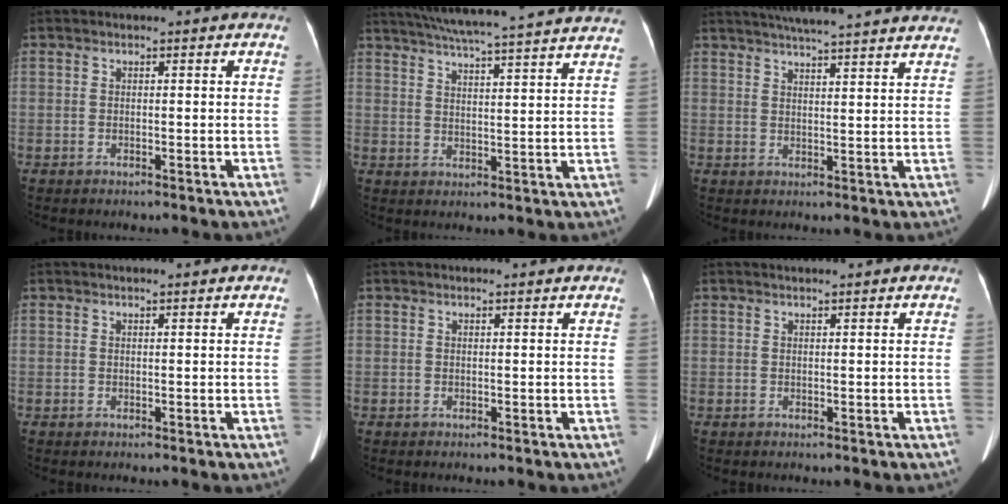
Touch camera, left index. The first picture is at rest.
{"total": 24.8, "force": [22.5, 0.3, 10.6], "torque": [-0.177, -0.008, 0.287]}
{"total": 21.2, "force": [19.1, 1.0, 9.1], "torque": [-0.139, 0.004, 0.238]}
{"total": 2.6, "force": [2.3, 0.1, 1.0], "torque": [-0.010, 0.011, 0.027]}
{"total": 2.6, "force": [2.5, 0.0, 0.6], "torque": [-0.007, 0.009, 0.026]}
{"total": 2.4, "force": [2.2, -0.1, 0.9], "torque": [-0.009, 0.010, 0.028]}